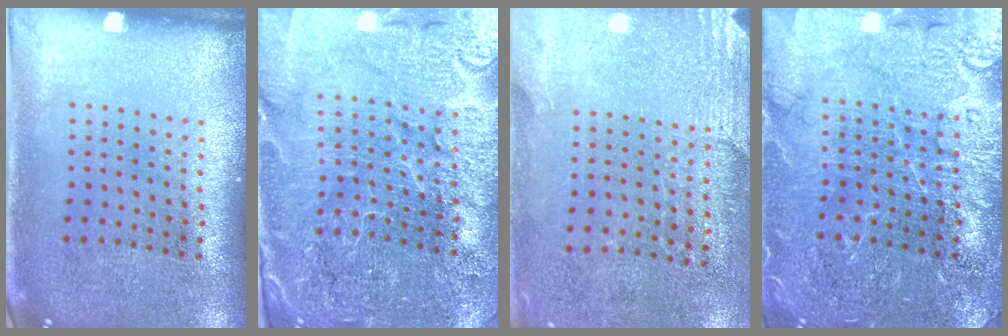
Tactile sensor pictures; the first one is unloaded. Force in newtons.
{"total": 4.6, "press": 4.3, "slide": 1.5}
{"total": 2.7, "press": 2.5, "slide": 1.1}
{"total": 4.3, "press": 4.3, "slide": 0.6}